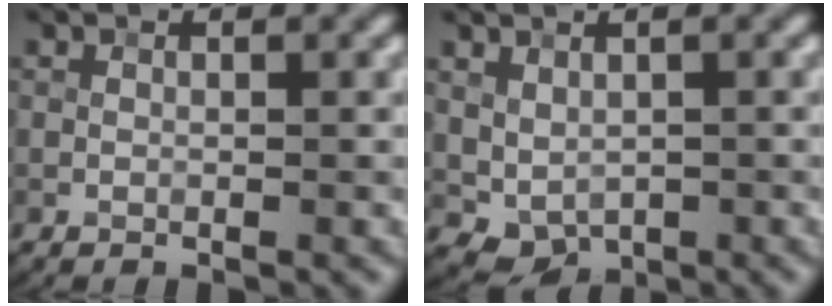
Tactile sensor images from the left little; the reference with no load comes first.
{"total": 2.4, "force": [0.5, 1.8, 1.5], "torque": [-0.026, -0.010, 0.020]}